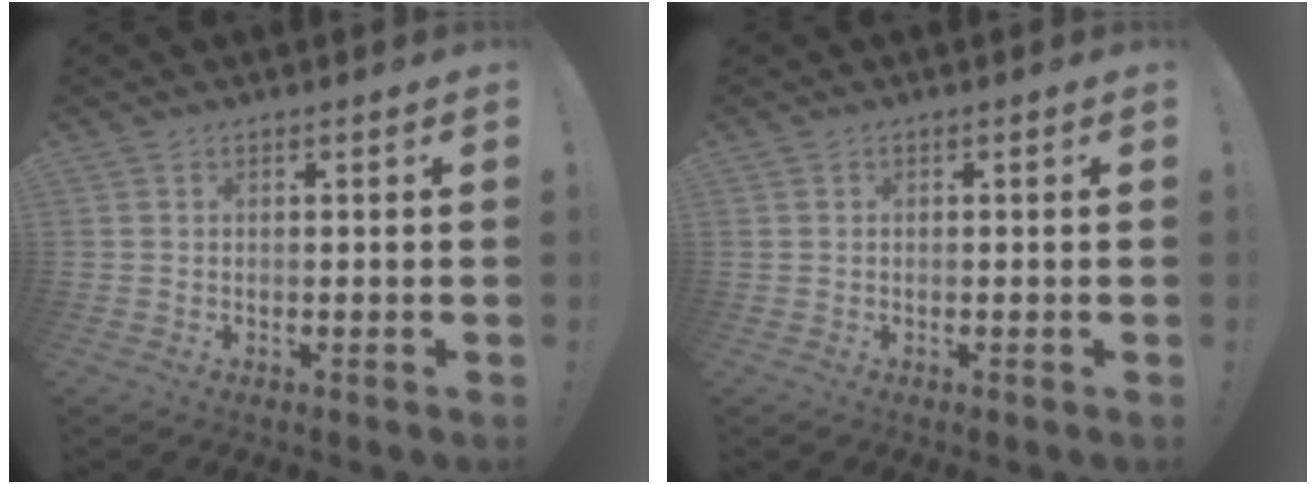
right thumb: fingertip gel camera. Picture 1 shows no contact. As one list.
[{"total": 0.0}]